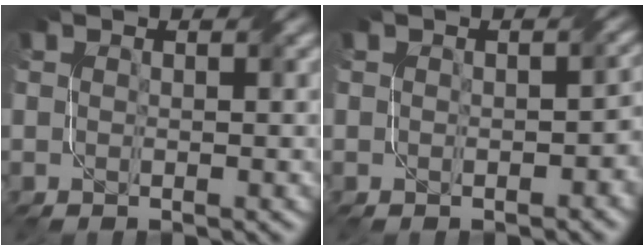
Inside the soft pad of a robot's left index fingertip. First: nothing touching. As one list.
[{"total": 2.3, "force": [-0.2, 1.6, 1.7], "torque": [-0.015, -0.003, -0.004]}]